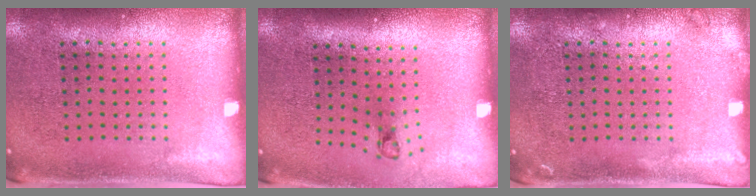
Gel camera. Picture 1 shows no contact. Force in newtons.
{"total": 0.7, "press": 0.3, "slide": 0.6}
{"total": 0.7, "press": 0.7, "slide": 0.2}